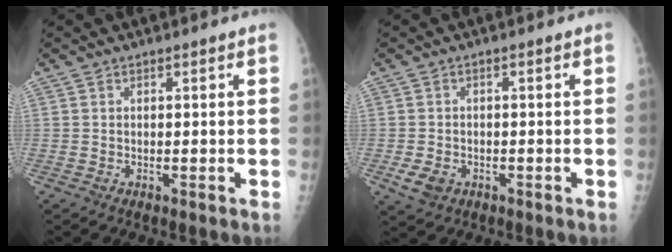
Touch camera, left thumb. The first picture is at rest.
{"total": 3.8, "force": [-1.6, 2.8, 2.0], "torque": [-0.034, 0.001, -0.020]}